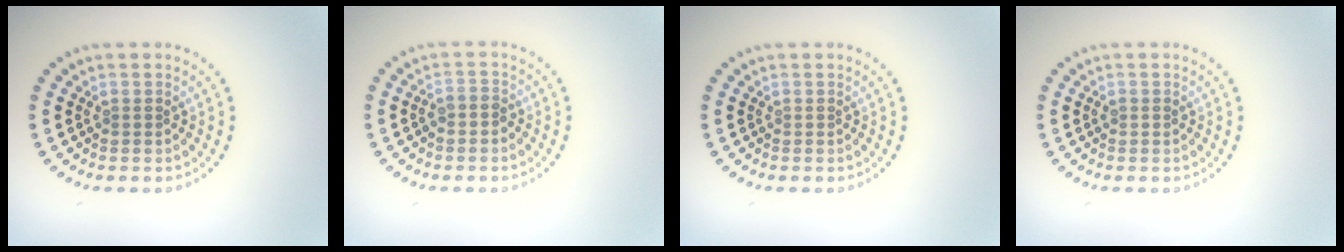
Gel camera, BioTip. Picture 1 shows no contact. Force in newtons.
{"total": 1.5, "press": 1.2, "slide": 0.8}
{"total": 0.0}
{"total": 0.9, "press": 0.9, "slide": 0.1}